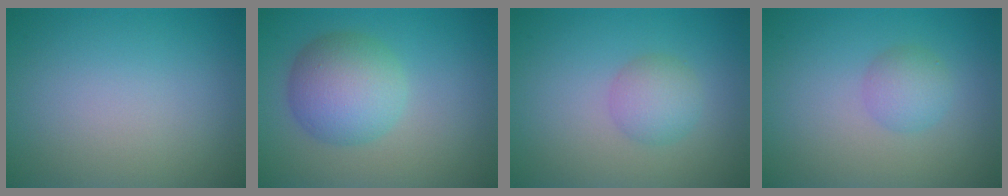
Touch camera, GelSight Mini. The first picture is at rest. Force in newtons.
{"total": 5.6, "press": 5.6, "slide": 0.2}
{"total": 2.5, "press": 2.4, "slide": 0.2}
{"total": 2.1, "press": 2.1, "slide": 0.0}